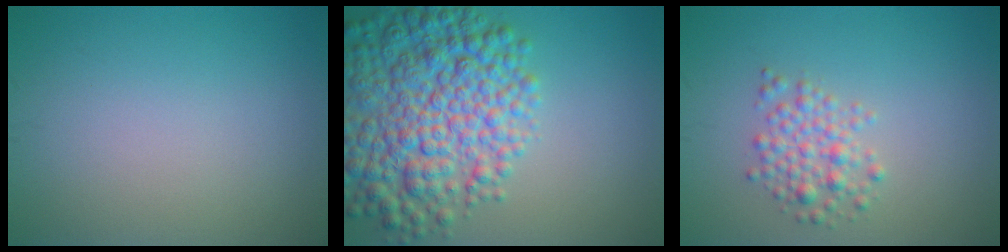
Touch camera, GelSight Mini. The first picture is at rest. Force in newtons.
{"total": 9.6, "press": 9.6, "slide": 0.3}
{"total": 2.6, "press": 2.6, "slide": 0.2}